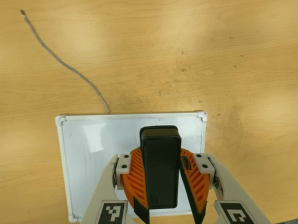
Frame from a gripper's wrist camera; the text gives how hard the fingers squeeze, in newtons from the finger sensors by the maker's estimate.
{"total": 8.7, "left": 9.1, "right": 8.4}